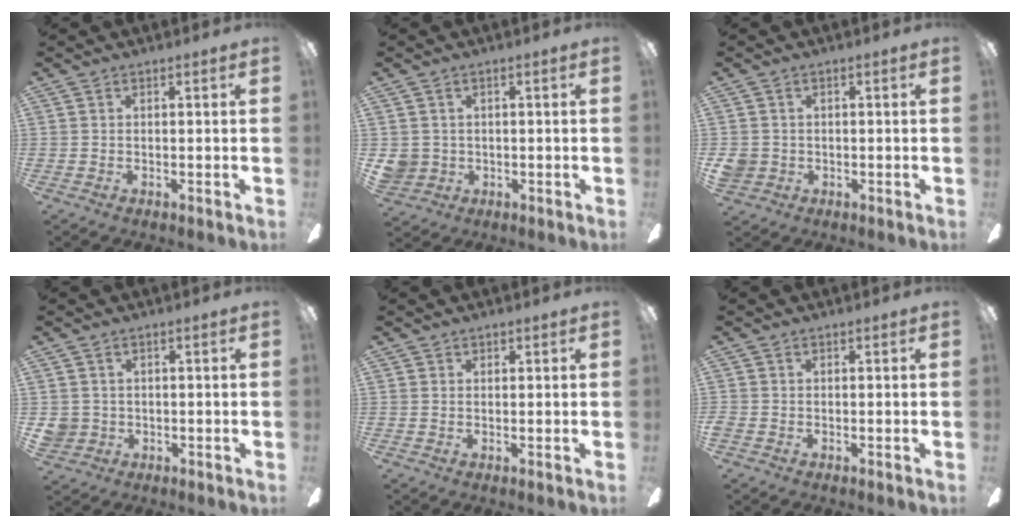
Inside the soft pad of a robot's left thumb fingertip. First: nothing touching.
{"total": 3.8, "force": [0.3, 3.8, 0.6], "torque": [-0.020, 0.005, 0.005]}
{"total": 3.2, "force": [-0.3, 3.0, 0.8], "torque": [-0.017, 0.008, -0.003]}
{"total": 3.3, "force": [0.2, 3.2, 0.4], "torque": [-0.008, 0.006, 0.004]}
{"total": 1.0, "force": [0.8, 0.7, 0.0], "torque": [-0.001, 0.001, 0.014]}
{"total": 0.6, "force": [-0.2, 0.6, 0.1], "torque": [-0.001, 0.005, -0.007]}